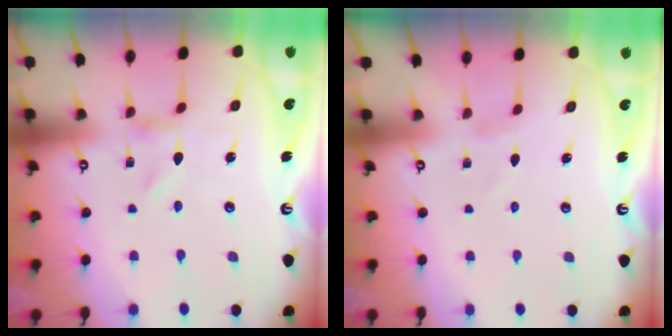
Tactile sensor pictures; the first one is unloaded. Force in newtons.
{"total": 1.2, "press": 1.2, "slide": 0.1}